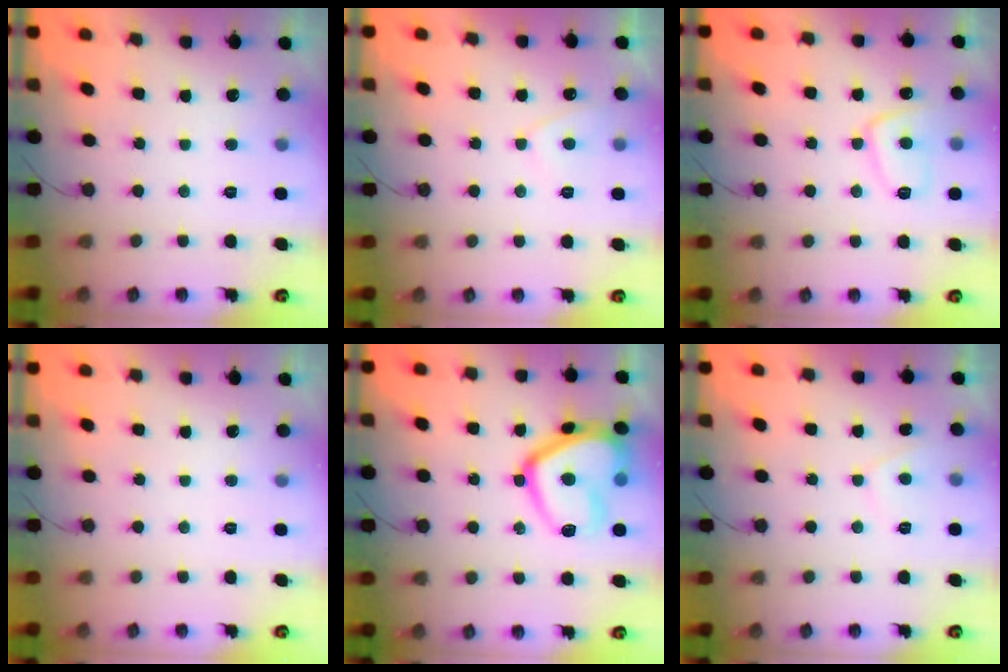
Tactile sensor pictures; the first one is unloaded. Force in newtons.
{"total": 2.9, "press": 2.9, "slide": 0.5}
{"total": 9.7, "press": 9.6, "slide": 0.8}
{"total": 0.0}
{"total": 18.0, "press": 17.9, "slide": 1.4}
{"total": 2.4, "press": 2.3, "slide": 0.5}